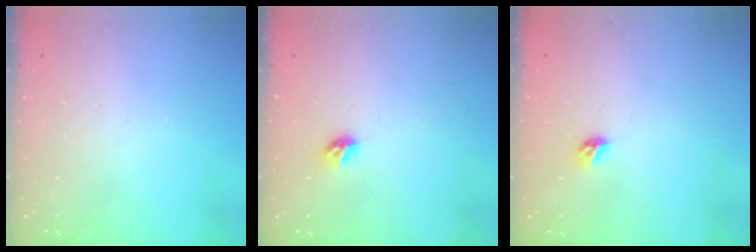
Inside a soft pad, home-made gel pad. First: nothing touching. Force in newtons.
{"total": 5.8, "press": 5.8, "slide": 0.7}
{"total": 4.5, "press": 4.4, "slide": 0.9}